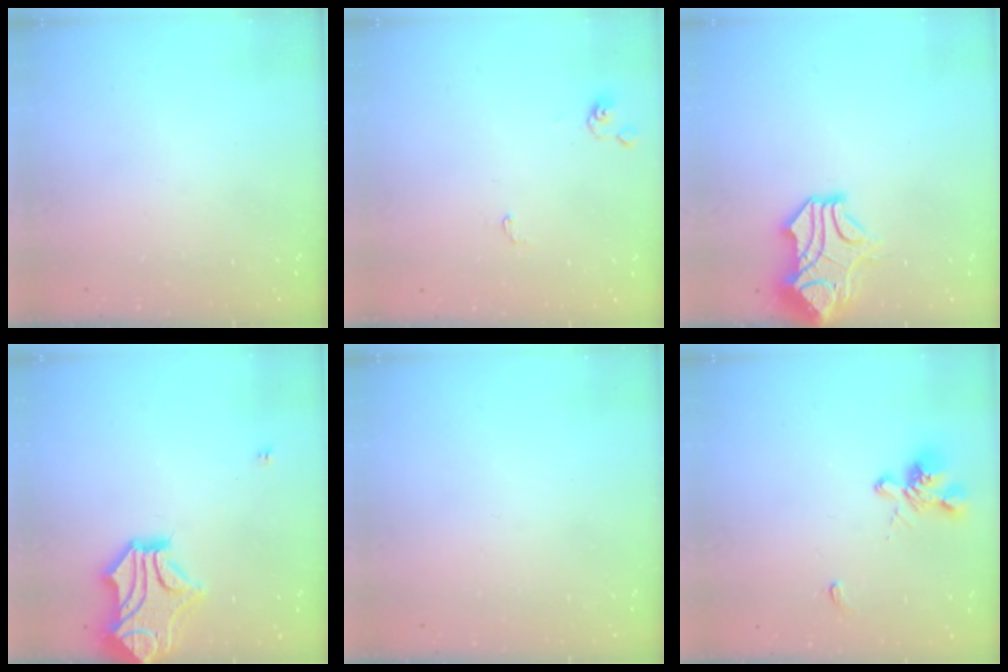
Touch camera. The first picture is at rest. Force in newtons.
{"total": 1.1, "press": 1.1, "slide": 0.2}
{"total": 7.1, "press": 6.9, "slide": 1.8}
{"total": 7.4, "press": 7.1, "slide": 2.1}
{"total": 0.0}
{"total": 1.9, "press": 1.5, "slide": 1.1}